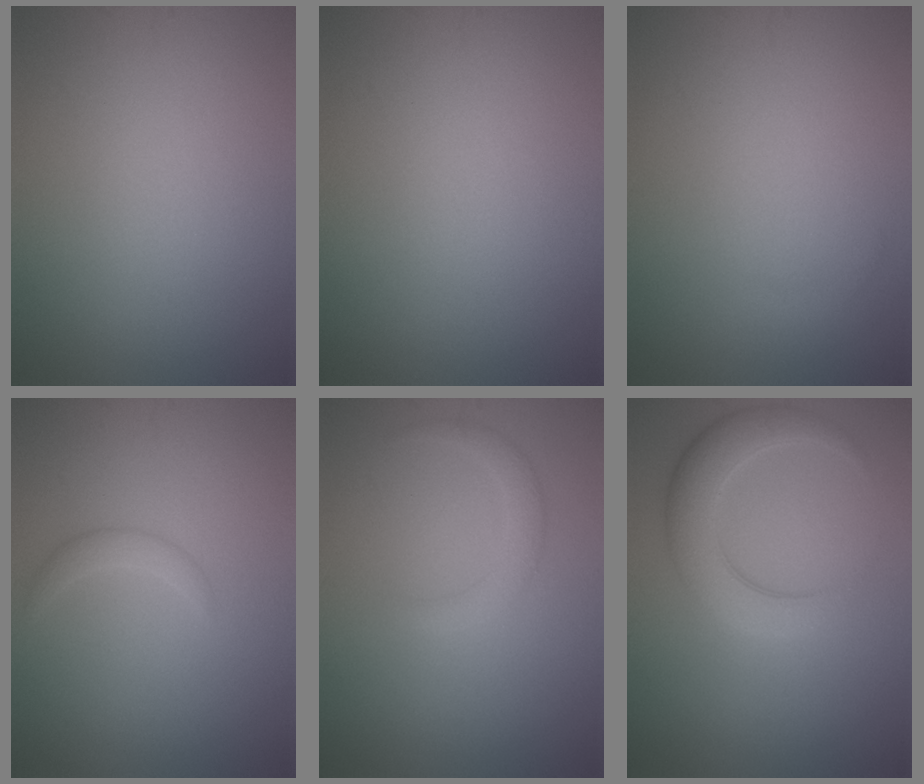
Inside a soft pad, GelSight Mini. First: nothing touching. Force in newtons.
{"total": 0.0}
{"total": 0.5, "press": 0.5, "slide": 0.0}
{"total": 1.2, "press": 1.1, "slide": 0.2}
{"total": 1.7, "press": 1.7, "slide": 0.1}
{"total": 4.7, "press": 4.7, "slide": 0.2}